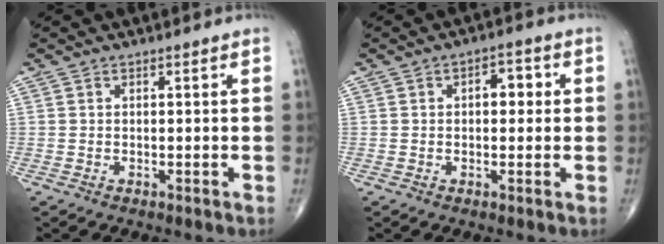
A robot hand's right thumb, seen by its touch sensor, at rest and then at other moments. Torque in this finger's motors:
{"motor_torque": [0.61, 2.28, 0.73, 0.33, 0.08]}